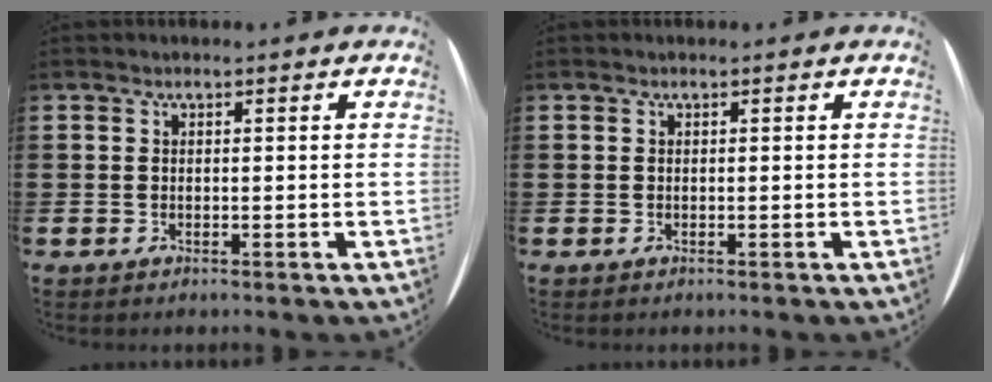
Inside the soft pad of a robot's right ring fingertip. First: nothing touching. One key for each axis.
{"total": 0.0}